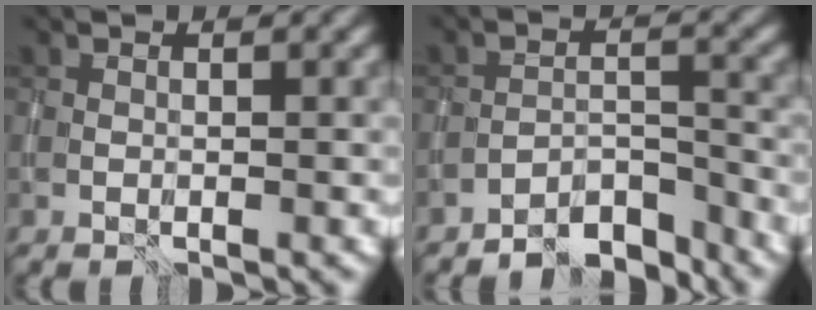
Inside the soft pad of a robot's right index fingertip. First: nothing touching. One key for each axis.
{"total": 4.7, "fx": -4.5, "fy": 1.0, "fz": 0.9, "tx": -0.004, "ty": 0.007, "tz": -0.081}